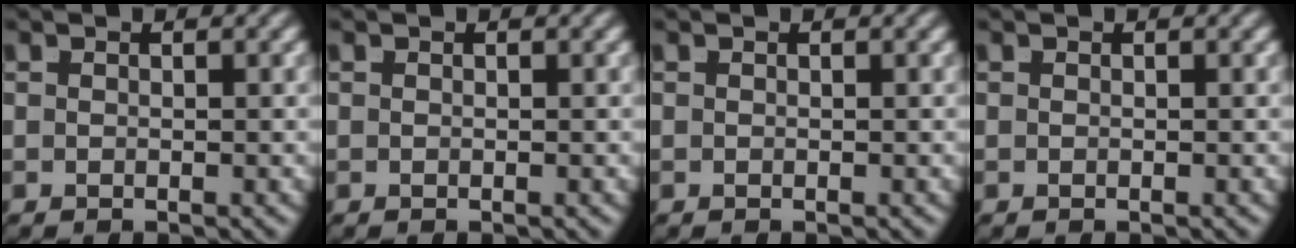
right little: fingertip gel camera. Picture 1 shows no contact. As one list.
[{"total": 0.0}, {"total": 0.0}, {"total": 0.0}]